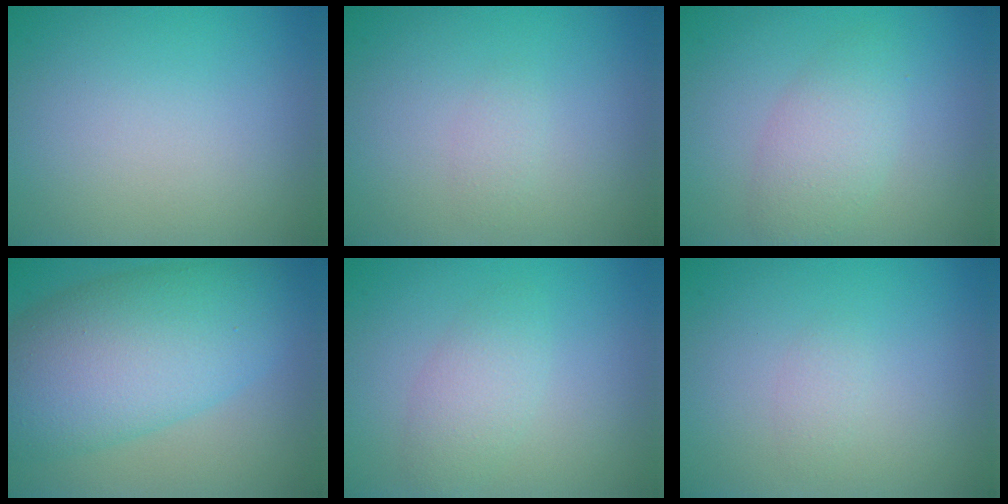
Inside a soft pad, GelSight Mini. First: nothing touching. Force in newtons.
{"total": 0.8, "press": 0.8, "slide": 0.0}
{"total": 3.3, "press": 3.3, "slide": 0.1}
{"total": 10.5, "press": 10.5, "slide": 0.2}
{"total": 2.4, "press": 2.4, "slide": 0.1}
{"total": 0.8, "press": 0.8, "slide": 0.0}